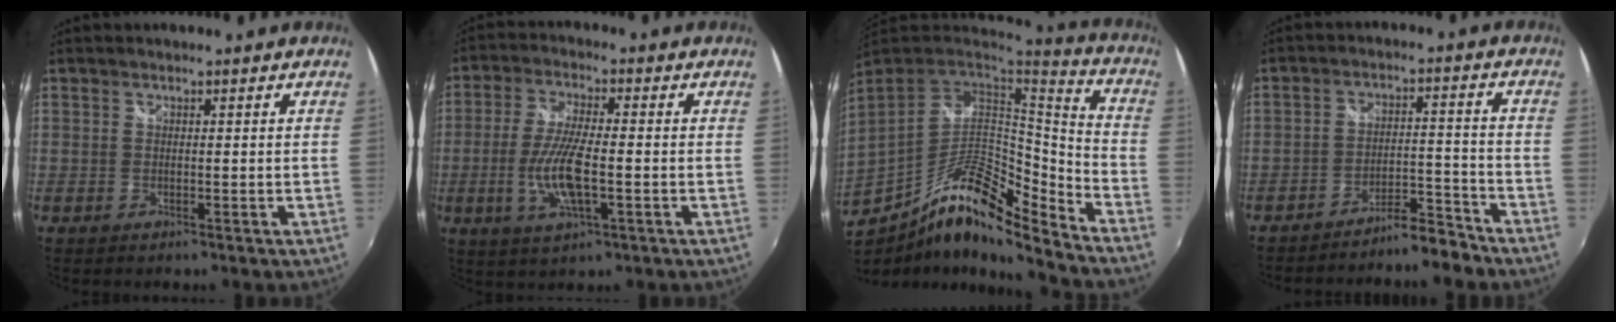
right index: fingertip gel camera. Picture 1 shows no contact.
{"total": 9.9, "force": [-2.3, 2.8, 9.3], "torque": [-0.189, -0.008, -0.044]}
{"total": 17.0, "force": [-11.1, 4.2, 12.2], "torque": [-0.240, -0.008, -0.212]}
{"total": 6.5, "force": [-6.1, 0.9, 2.0], "torque": [-0.035, 0.021, -0.093]}